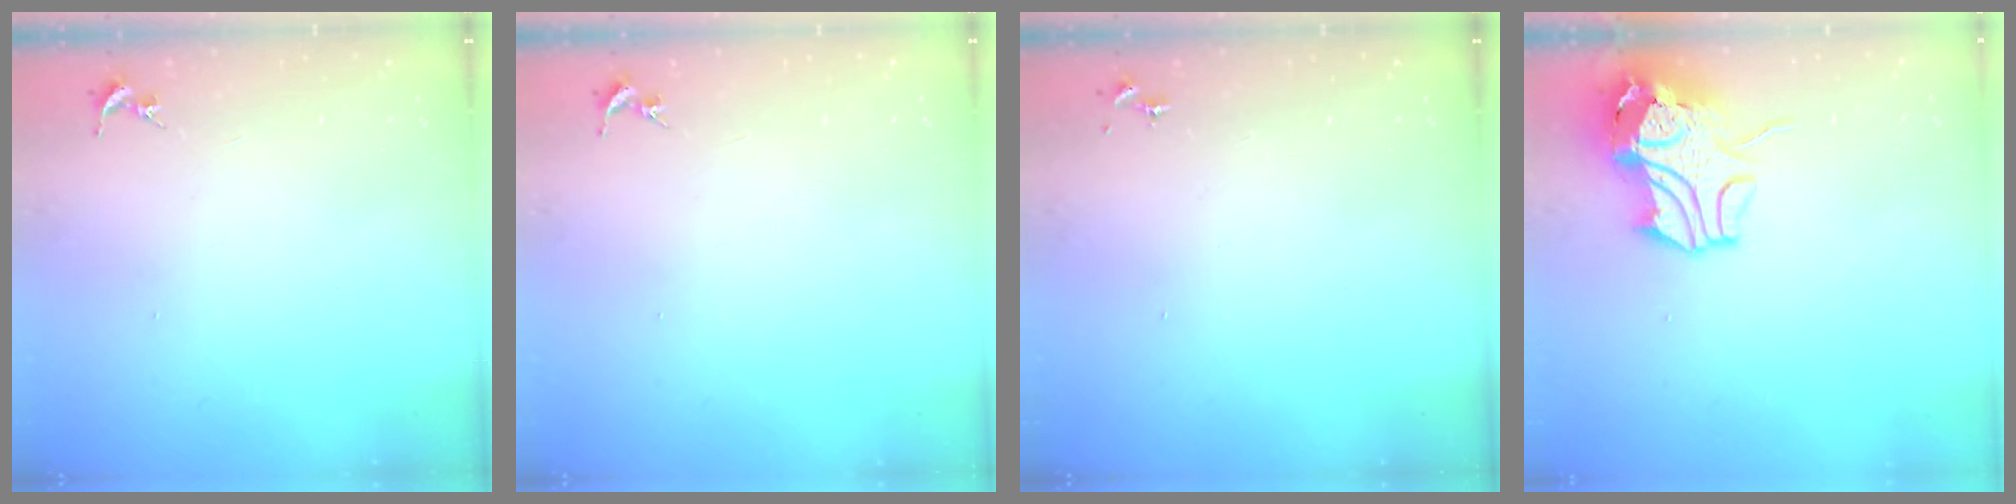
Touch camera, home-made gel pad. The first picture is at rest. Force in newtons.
{"total": 0.0}
{"total": 0.0}
{"total": 13.3, "press": 13.1, "slide": 2.0}